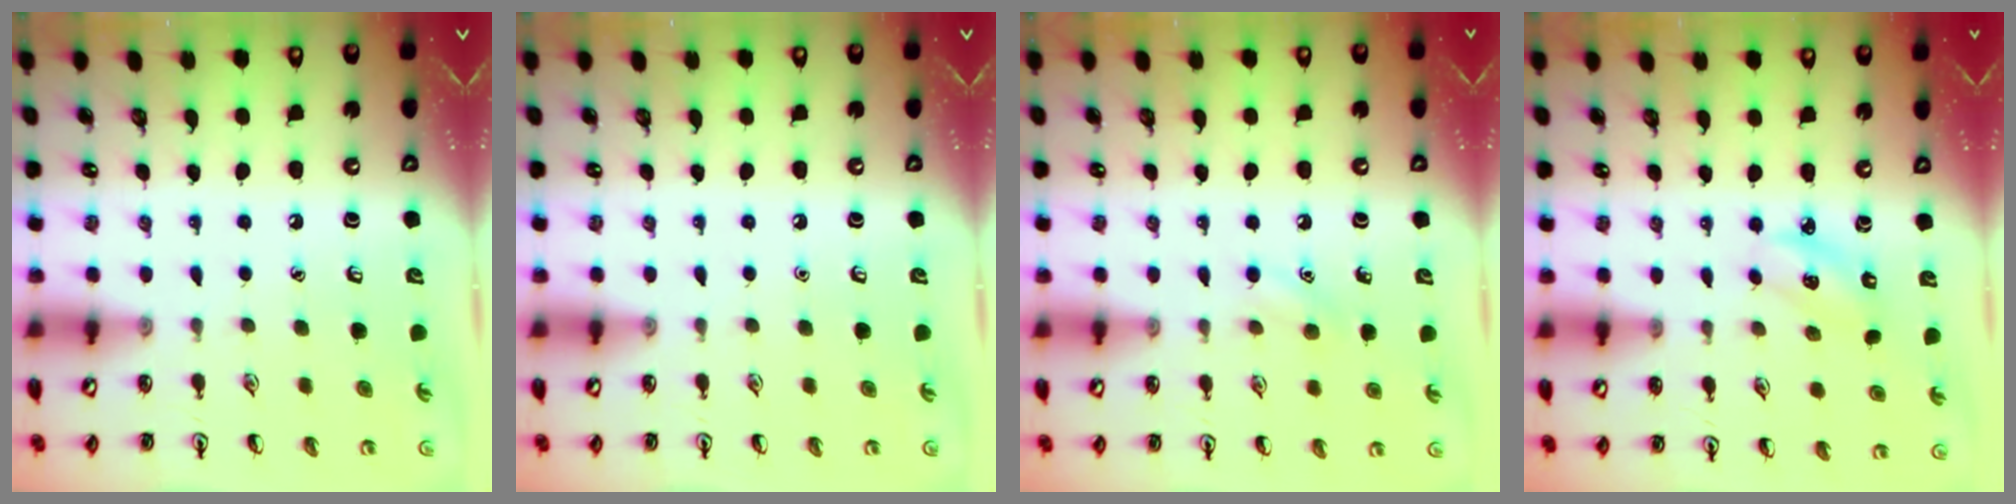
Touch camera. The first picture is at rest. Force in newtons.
{"total": 0.0}
{"total": 6.2, "press": 5.9, "slide": 2.1}
{"total": 2.6, "press": 2.5, "slide": 0.6}